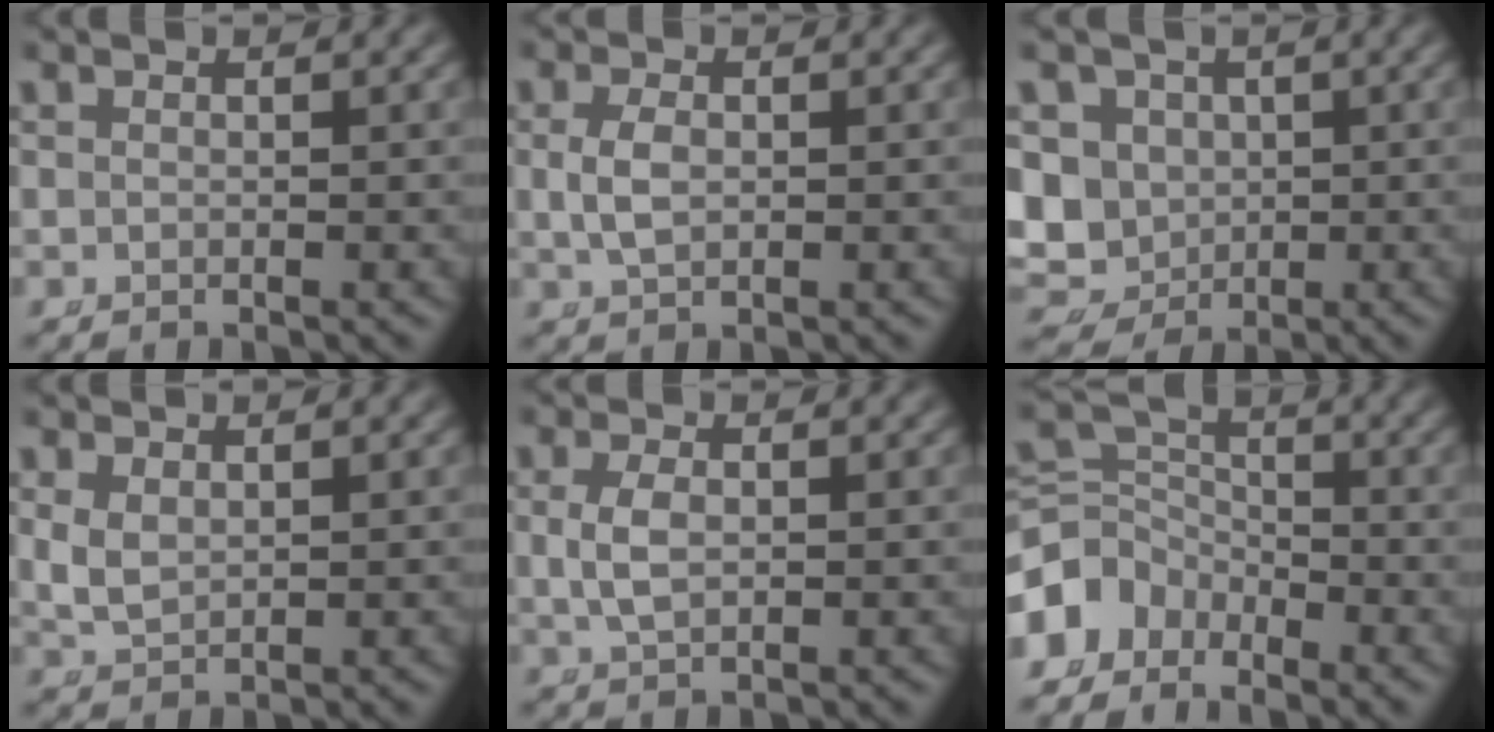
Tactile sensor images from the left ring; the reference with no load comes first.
{"total": 2.1, "force": [0.0, 1.2, 1.7], "torque": [-0.048, -0.008, 0.010]}
{"total": 13.3, "force": [-1.2, 12.6, 4.0], "torque": [-0.136, -0.049, -0.017]}
{"total": 2.7, "force": [0.5, 2.2, 1.4], "torque": [-0.052, -0.019, 0.025]}
{"total": 2.2, "force": [0.1, 1.1, 1.9], "torque": [-0.052, -0.009, 0.012]}
{"total": 6.7, "force": [-2.1, 5.9, 2.5], "torque": [-0.076, -0.028, -0.034]}